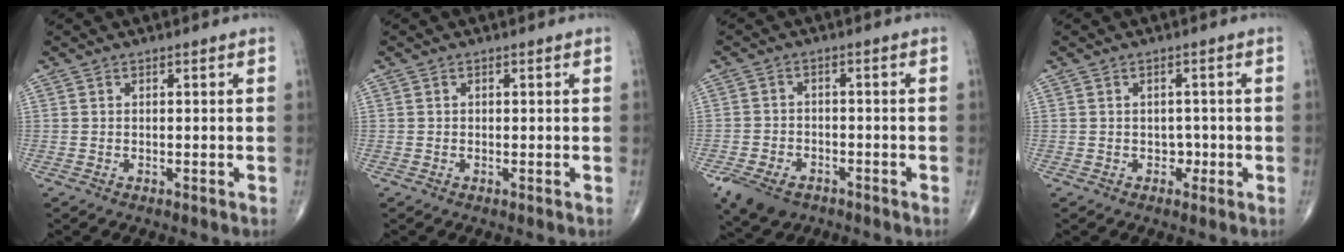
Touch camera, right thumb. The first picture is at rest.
{"total": 0.0}
{"total": 8.1, "force": [-5.0, 5.1, 3.8], "torque": [-0.070, 0.020, -0.080]}
{"total": 2.0, "force": [-0.6, 1.7, 0.8], "torque": [0.005, 0.007, -0.011]}